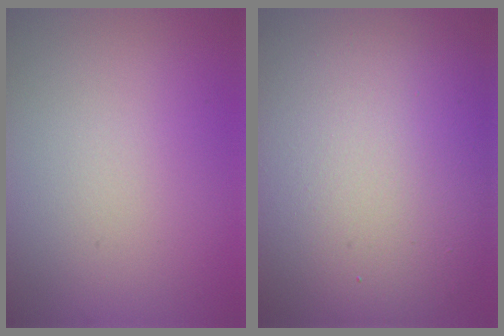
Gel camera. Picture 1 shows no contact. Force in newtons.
{"total": 17.0, "press": 17.0, "slide": 1.0}